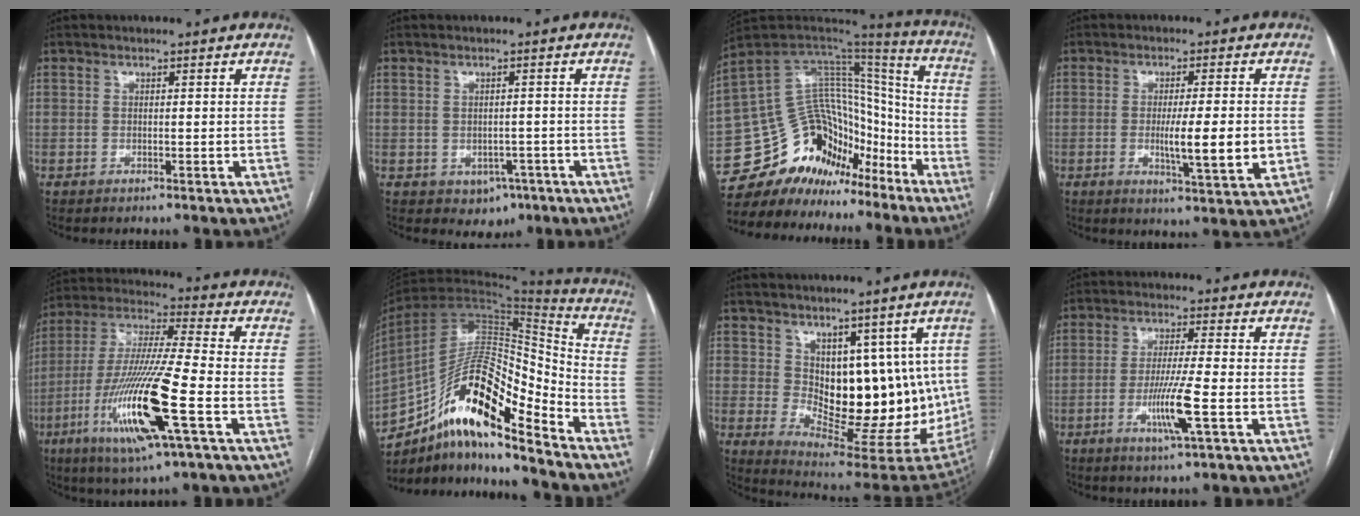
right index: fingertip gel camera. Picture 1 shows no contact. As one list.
[{"total": 3.8, "force": [-1.7, 2.8, 1.9], "torque": [-0.018, 0.003, -0.011]}, {"total": 18.5, "force": [-13.5, 11.0, 6.1], "torque": [-0.106, 0.096, -0.216]}, {"total": 8.4, "force": [-1.1, 0.5, 8.3], "torque": [-0.134, -0.018, -0.018]}, {"total": 18.6, "force": [-6.7, 0.8, 17.3], "torque": [-0.365, -0.026, -0.125]}, {"total": 20.5, "force": [-13.3, 5.3, 14.7], "torque": [-0.265, 0.025, -0.228]}, {"total": 14.7, "force": [2.8, 7.6, 12.3], "torque": [-0.154, -0.008, 0.065]}, {"total": 7.6, "force": [-2.4, -0.6, 7.2], "torque": [-0.138, -0.015, -0.046]}]